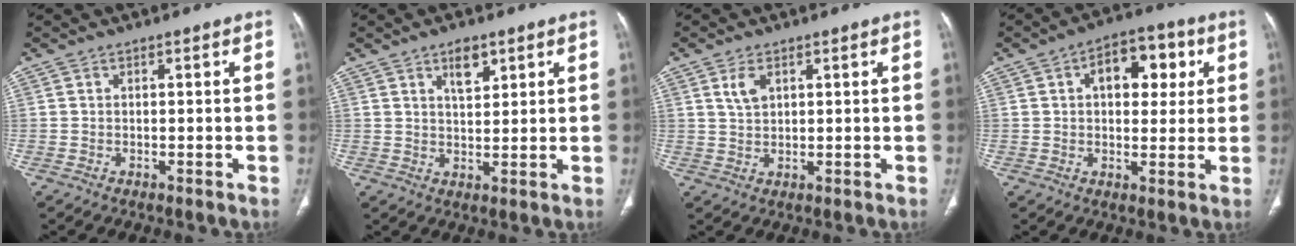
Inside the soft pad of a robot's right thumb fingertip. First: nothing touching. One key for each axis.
{"total": 4.9, "fx": 2.8, "fy": 2.2, "fz": 3.3, "tx": -0.042, "ty": -0.018, "tz": 0.048}
{"total": 3.5, "fx": 1.6, "fy": 2.0, "fz": 2.4, "tx": -0.044, "ty": -0.006, "tz": 0.037}
{"total": 11.1, "fx": 3.3, "fy": 6.6, "fz": 8.3, "tx": -0.076, "ty": 0.010, "tz": 0.043}